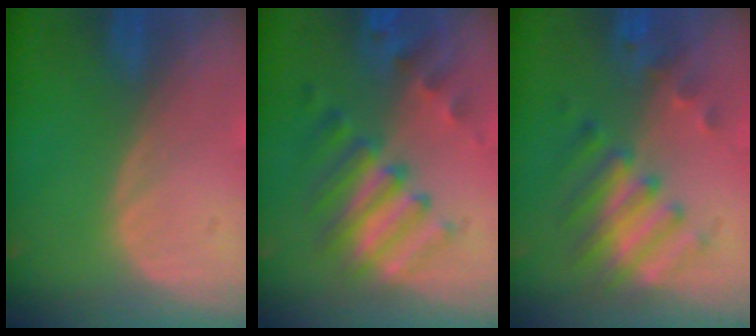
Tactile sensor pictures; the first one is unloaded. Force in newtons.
{"total": 9.0, "press": 8.3, "slide": 3.7}
{"total": 8.1, "press": 7.1, "slide": 4.0}